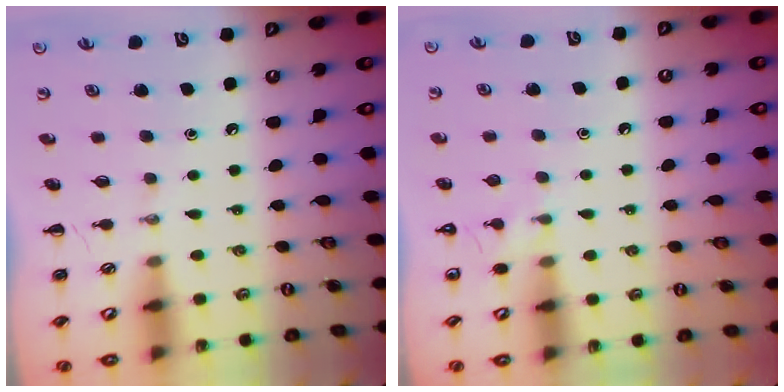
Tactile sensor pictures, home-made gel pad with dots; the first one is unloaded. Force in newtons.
{"total": 3.5, "press": 3.3, "slide": 1.3}